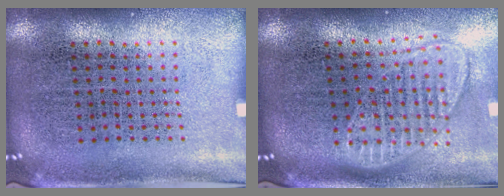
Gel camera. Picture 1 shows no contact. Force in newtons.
{"total": 1.8, "press": 1.5, "slide": 1.0}